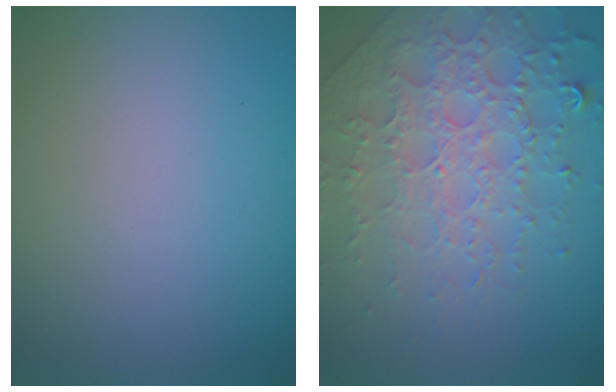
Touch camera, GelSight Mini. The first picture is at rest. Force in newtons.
{"total": 7.9, "press": 5.6, "slide": 5.6}